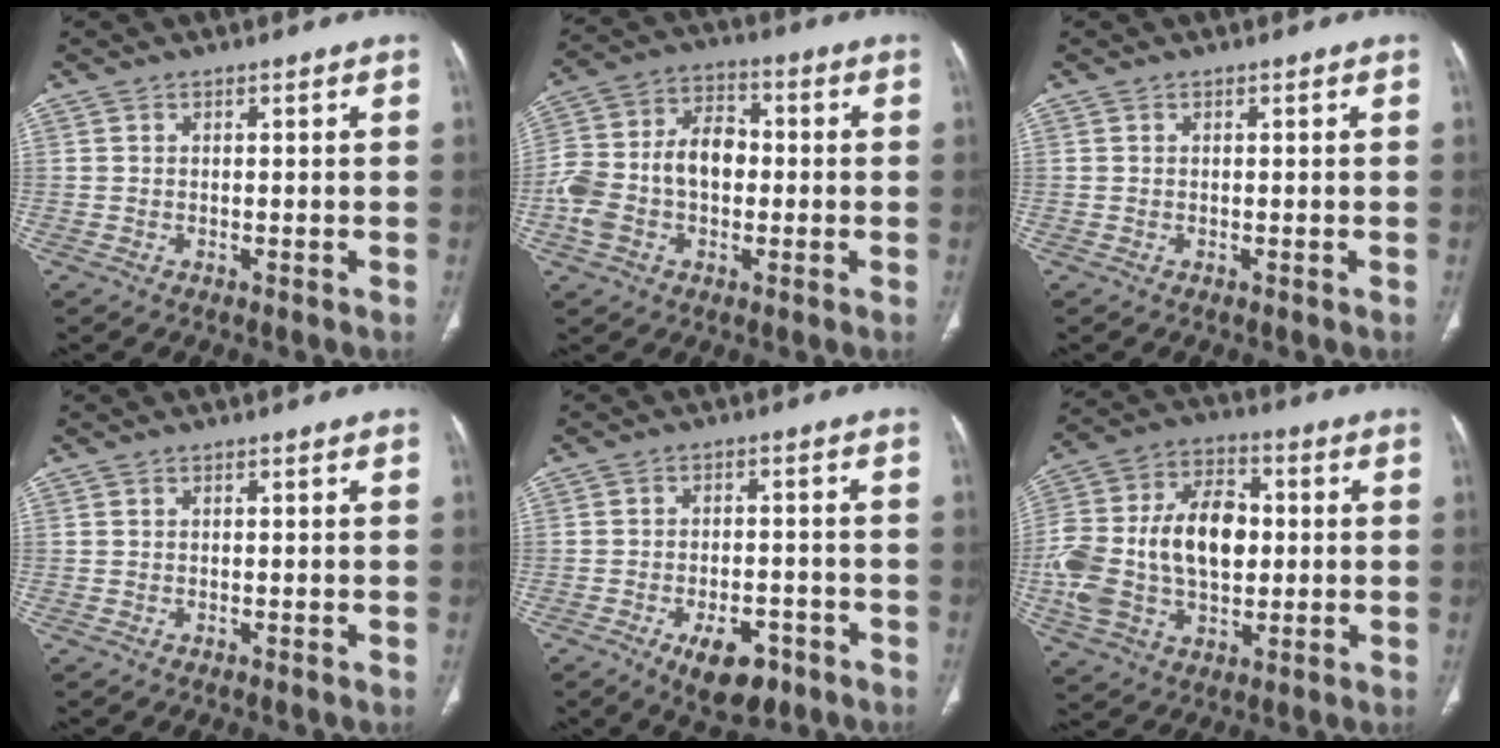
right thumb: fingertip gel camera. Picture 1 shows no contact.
{"total": 14.1, "force": [-1.5, 9.5, 10.2], "torque": [-0.199, 0.042, -0.033]}
{"total": 0.0}
{"total": 0.0}
{"total": 9.0, "force": [-4.9, 4.6, 5.9], "torque": [-0.075, 0.018, -0.067]}
{"total": 21.6, "force": [-0.2, 13.9, 16.5], "torque": [-0.330, 0.021, 0.002]}